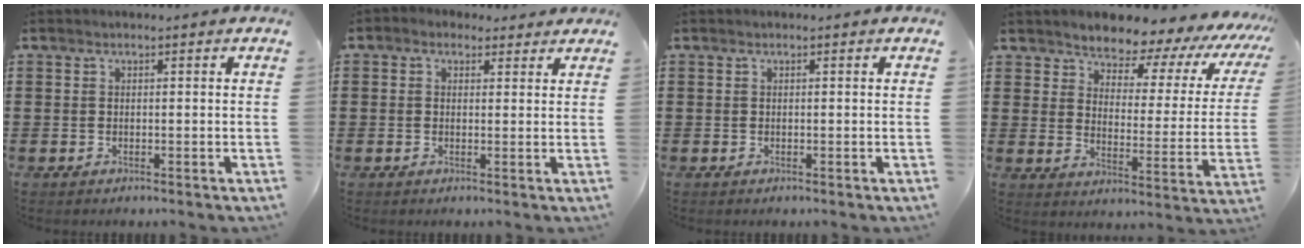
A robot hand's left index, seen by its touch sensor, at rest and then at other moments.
{"total": 1.8, "force": [0.9, 1.5, 0.3], "torque": [-0.012, 0.009, 0.016]}
{"total": 0.0}
{"total": 5.1, "force": [4.8, 1.5, 0.9], "torque": [-0.041, -0.046, 0.075]}